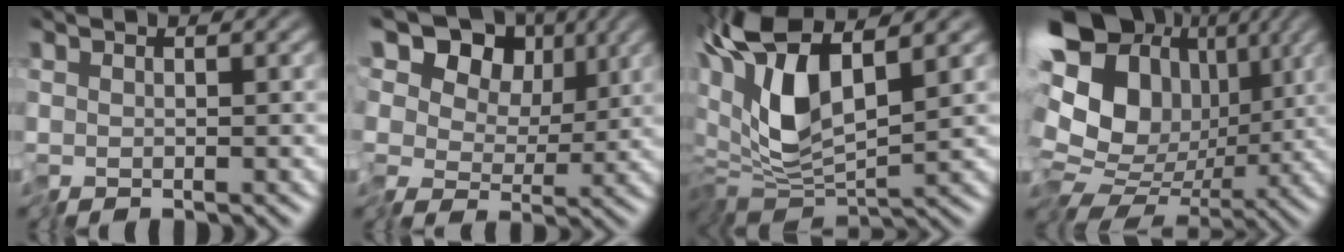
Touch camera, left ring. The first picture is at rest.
{"total": 9.6, "force": [3.8, 7.2, 5.1], "torque": [-0.093, 0.034, 0.036]}
{"total": 9.3, "force": [1.9, 3.8, 8.2], "torque": [-0.190, -0.005, 0.035]}
{"total": 18.5, "force": [2.8, 14.9, 10.7], "torque": [-0.175, 0.026, 0.017]}